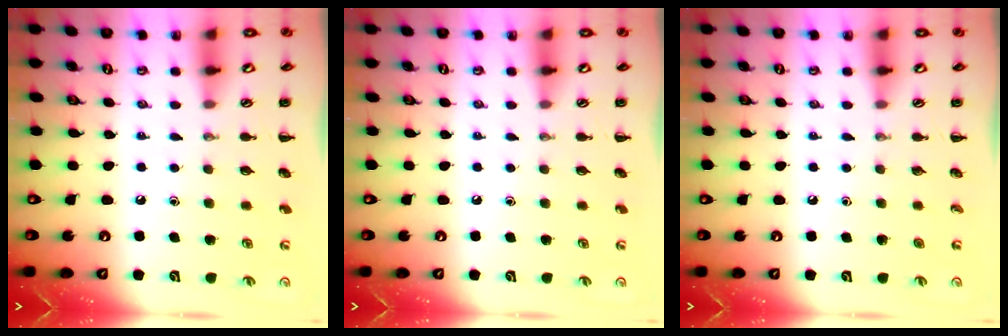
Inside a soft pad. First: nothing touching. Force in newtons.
{"total": 0.0}
{"total": 0.0}